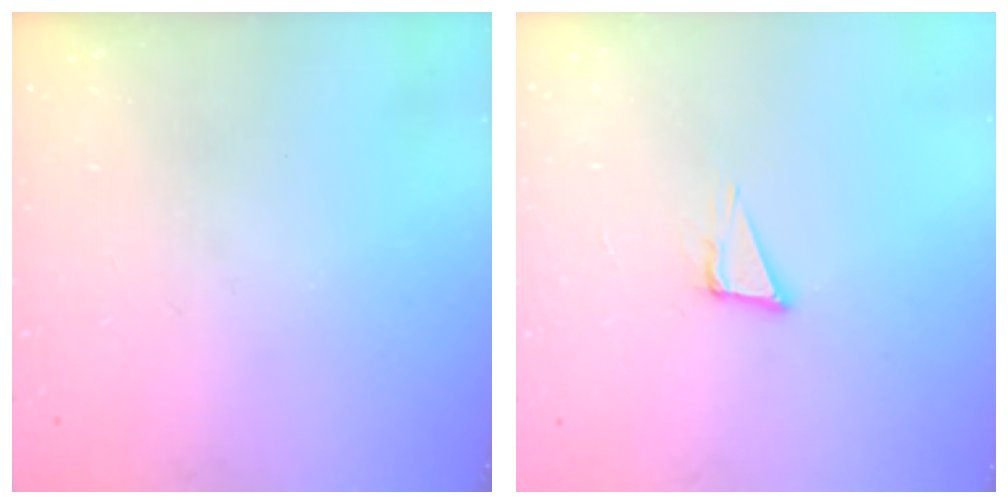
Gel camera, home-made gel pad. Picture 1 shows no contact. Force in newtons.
{"total": 4.3, "press": 3.1, "slide": 3.0}